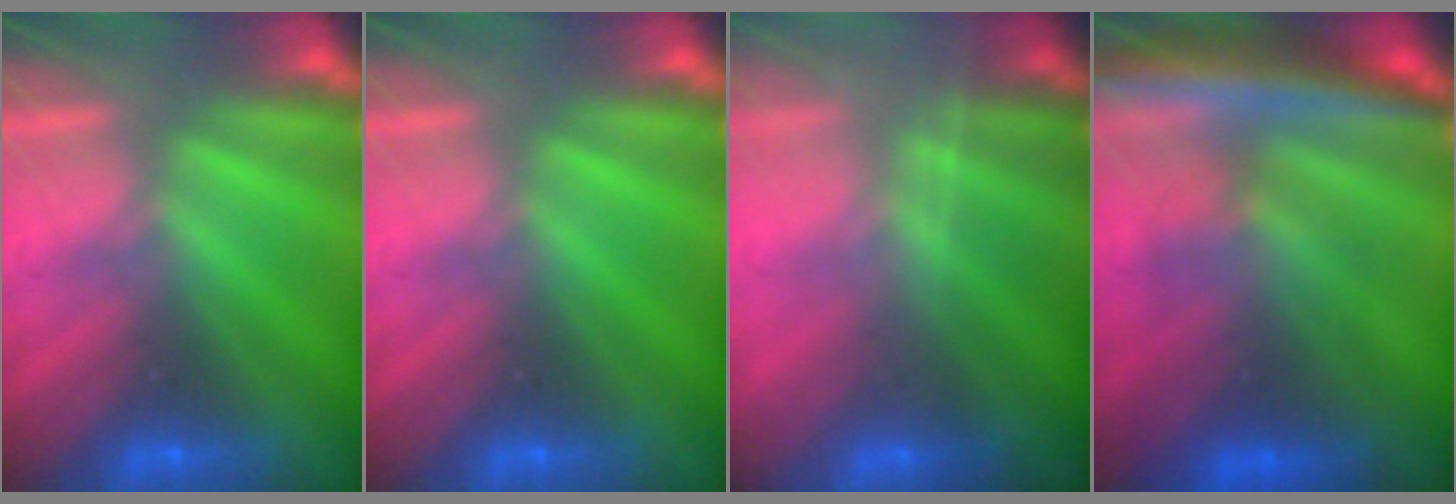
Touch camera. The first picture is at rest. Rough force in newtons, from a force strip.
{"total": 0.0}
{"total": 1.7}
{"total": 5.6}